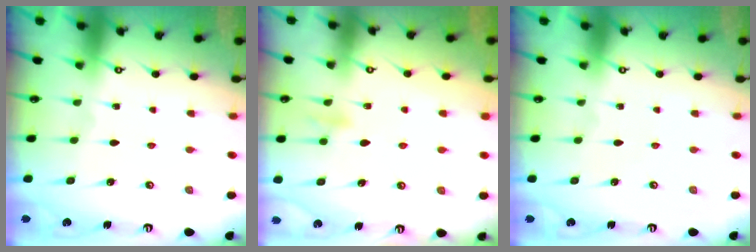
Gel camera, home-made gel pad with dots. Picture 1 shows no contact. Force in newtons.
{"total": 9.0, "press": 8.9, "slide": 1.4}
{"total": 0.0}